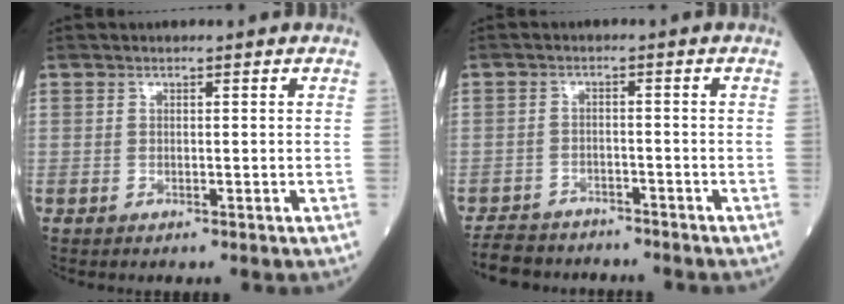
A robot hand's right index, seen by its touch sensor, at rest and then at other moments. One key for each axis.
{"total": 6.7, "fx": -6.2, "fy": 2.3, "fz": 0.9, "tx": -0.012, "ty": -0.009, "tz": -0.100}